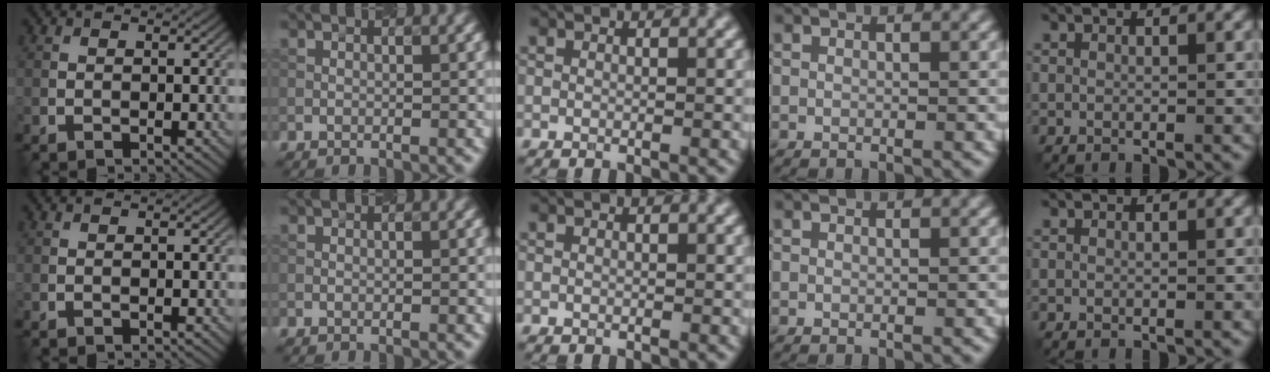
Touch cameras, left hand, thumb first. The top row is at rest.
{}